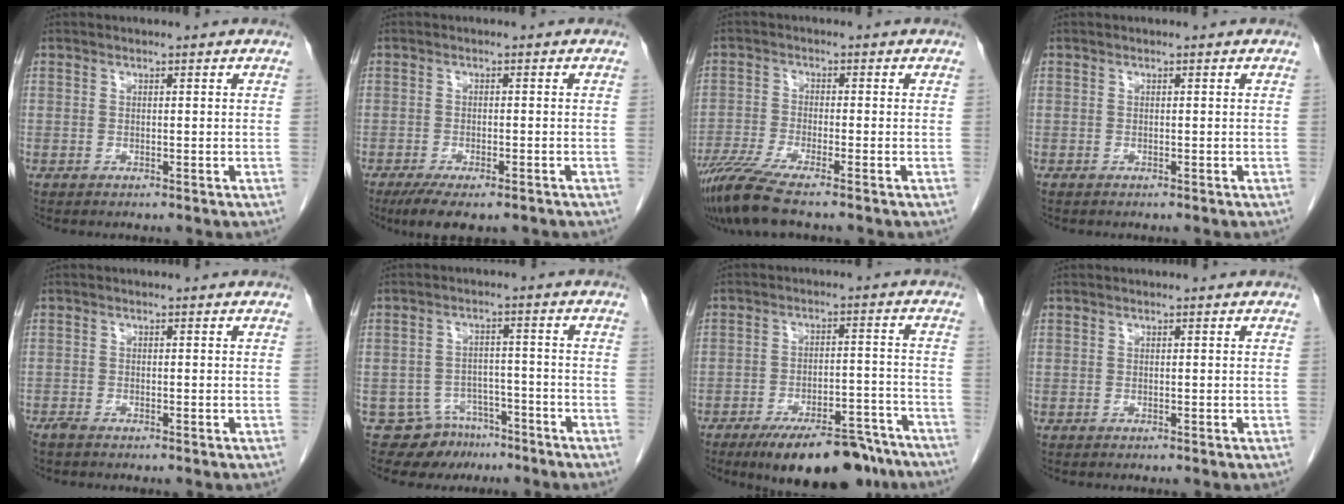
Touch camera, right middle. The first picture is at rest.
{"total": 7.8, "force": [-5.8, 2.4, 4.7], "torque": [-0.067, -0.012, -0.088]}
{"total": 7.4, "force": [-5.9, -0.3, 4.5], "torque": [-0.084, -0.023, -0.108]}
{"total": 0.0}
{"total": 1.2, "force": [-1.0, 0.2, 0.6], "torque": [-0.019, -0.004, -0.021]}
{"total": 6.4, "force": [-5.0, 4.1, -0.3], "torque": [0.014, 0.023, -0.076]}
{"total": 15.2, "force": [-12.2, 4.4, 7.9], "torque": [-0.081, 0.014, -0.178]}
{"total": 0.0}